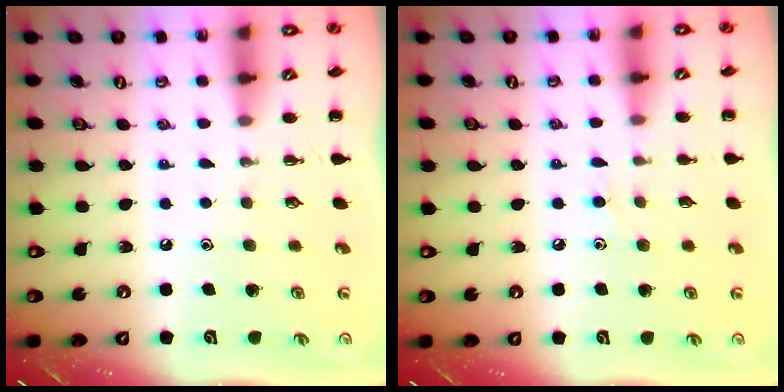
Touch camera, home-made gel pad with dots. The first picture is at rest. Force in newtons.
{"total": 6.4, "press": 6.1, "slide": 2.0}